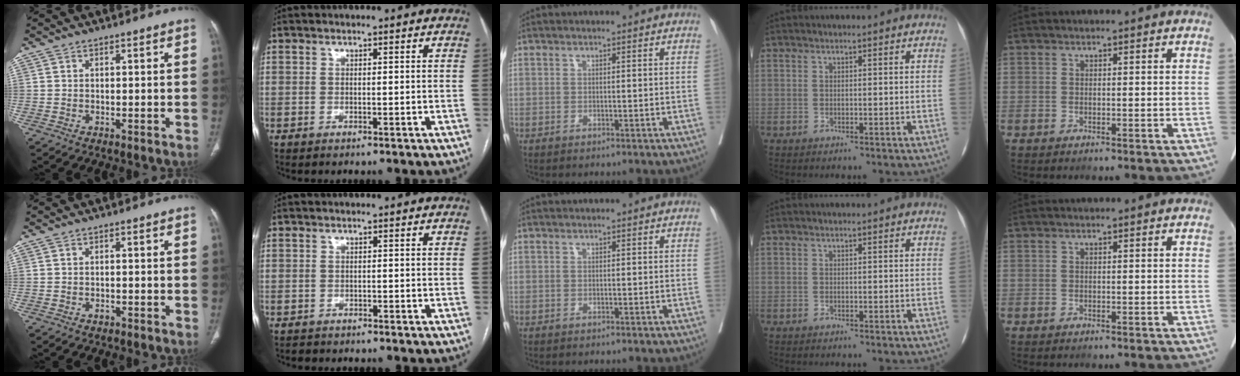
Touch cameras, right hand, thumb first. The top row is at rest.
{"thumb": {"total": 0.8, "force": [-0.5, 0.5, 0.3], "torque": [-0.008, 0.004, -0.008]}, "index": {"total": 0.9, "force": [-0.8, 0.5, -0.2], "torque": [-0.004, 0.000, -0.017]}}